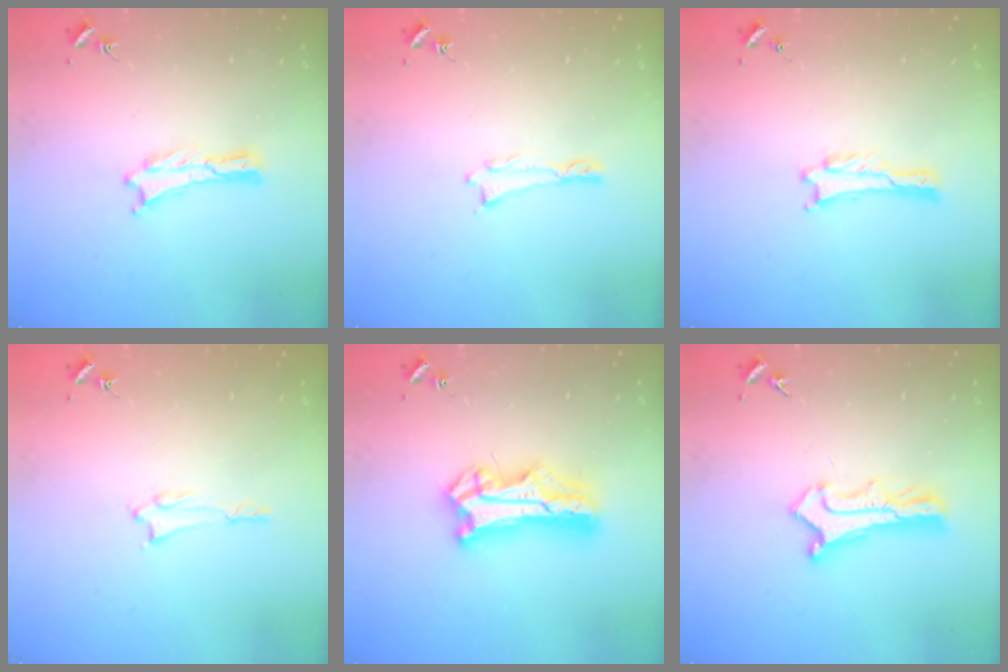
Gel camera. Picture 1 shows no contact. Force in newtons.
{"total": 0.0}
{"total": 0.6, "press": 0.6, "slide": 0.1}
{"total": 1.2, "press": 1.2, "slide": 0.1}
{"total": 12.0, "press": 11.9, "slide": 0.9}
{"total": 2.6, "press": 2.6, "slide": 0.2}